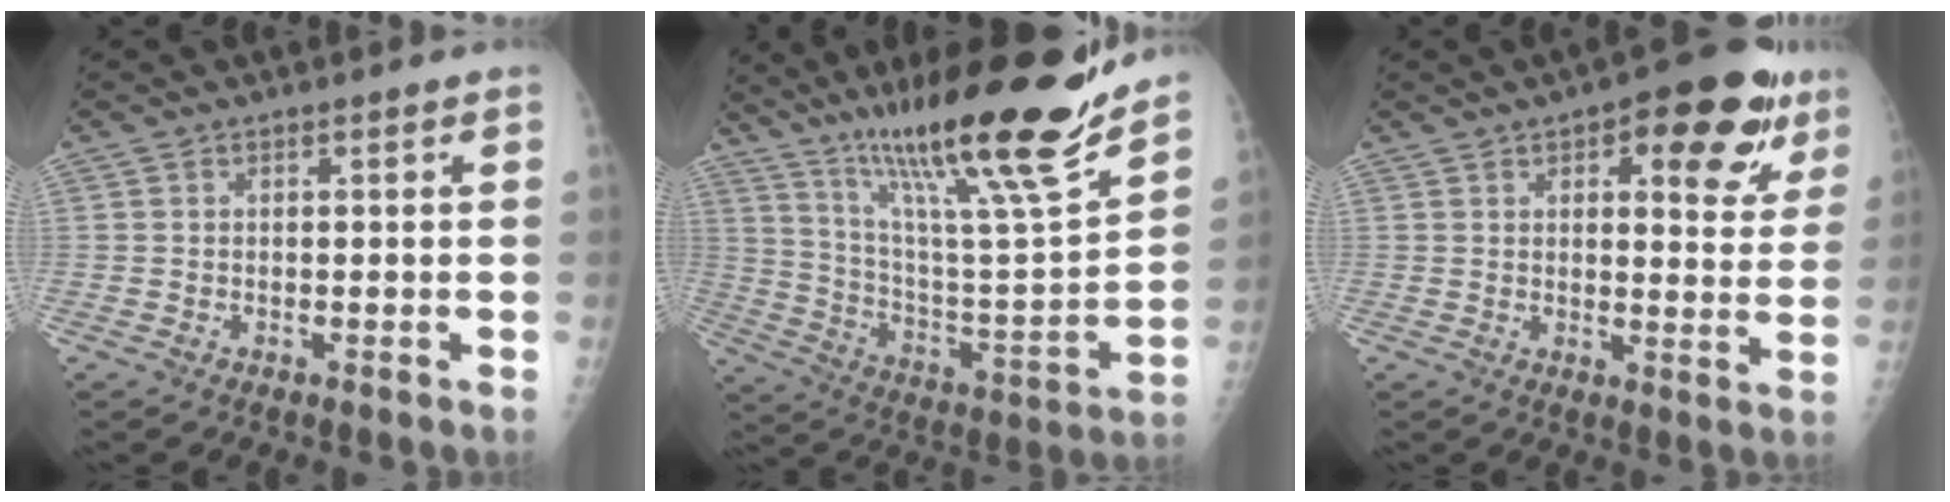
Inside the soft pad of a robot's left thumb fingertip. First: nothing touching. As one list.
[{"total": 26.3, "force": [19.2, 2.4, 17.9], "torque": [-0.270, -0.081, 0.325]}, {"total": 14.7, "force": [7.3, 6.1, 11.2], "torque": [-0.091, -0.020, 0.089]}]